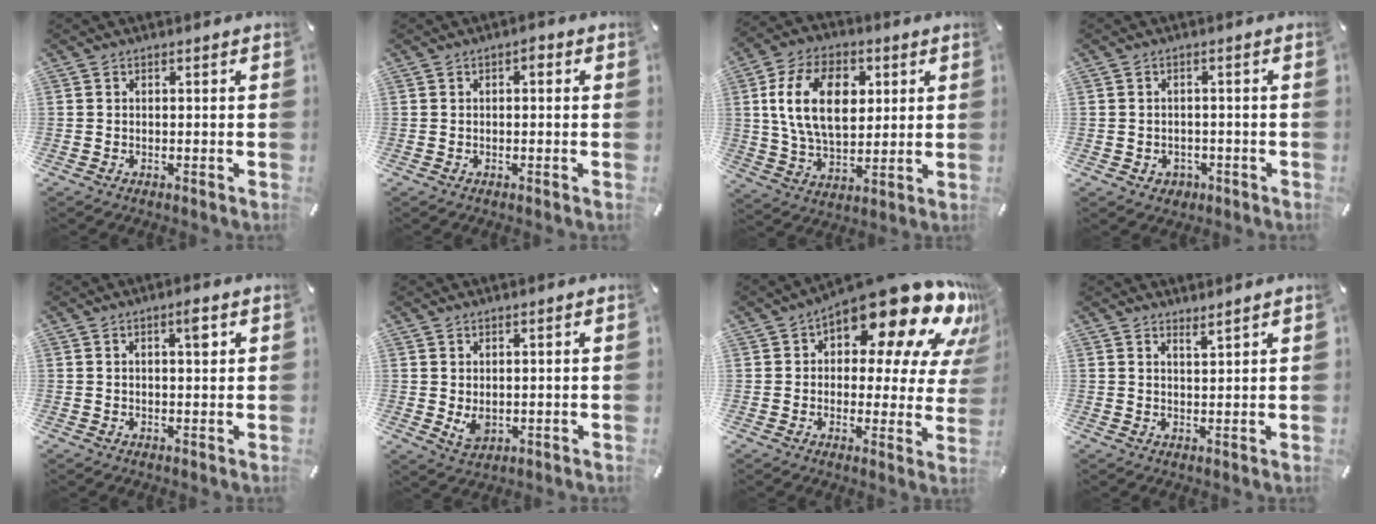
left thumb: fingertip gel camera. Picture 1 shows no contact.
{"total": 1.6, "force": [0.0, 0.8, 1.4], "torque": [-0.028, 0.008, -0.002]}
{"total": 16.1, "force": [4.0, 10.5, 11.6], "torque": [-0.229, 0.008, 0.065]}
{"total": 2.8, "force": [-0.8, 2.6, 0.8], "torque": [-0.008, 0.001, -0.018]}
{"total": 3.4, "force": [1.3, 1.1, 3.0], "torque": [-0.046, 0.000, 0.015]}
{"total": 3.6, "force": [0.5, 2.7, 2.3], "torque": [-0.047, -0.005, 0.009]}
{"total": 21.0, "force": [14.2, 8.0, 13.4], "torque": [-0.194, -0.107, 0.236]}
{"total": 2.4, "force": [2.3, -0.3, 0.5], "torque": [-0.013, -0.011, 0.043]}